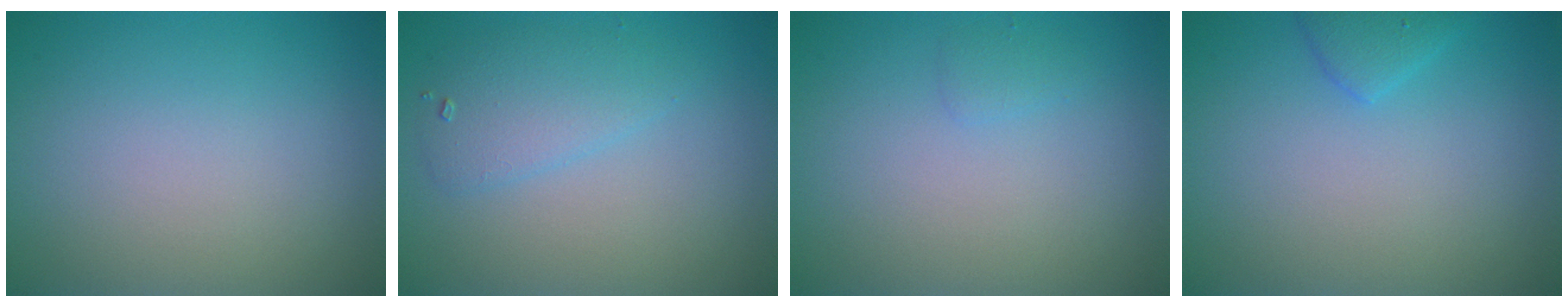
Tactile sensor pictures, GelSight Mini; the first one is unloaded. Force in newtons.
{"total": 2.6, "press": 2.6, "slide": 0.2}
{"total": 0.8, "press": 0.8, "slide": 0.0}
{"total": 1.6, "press": 1.6, "slide": 0.2}